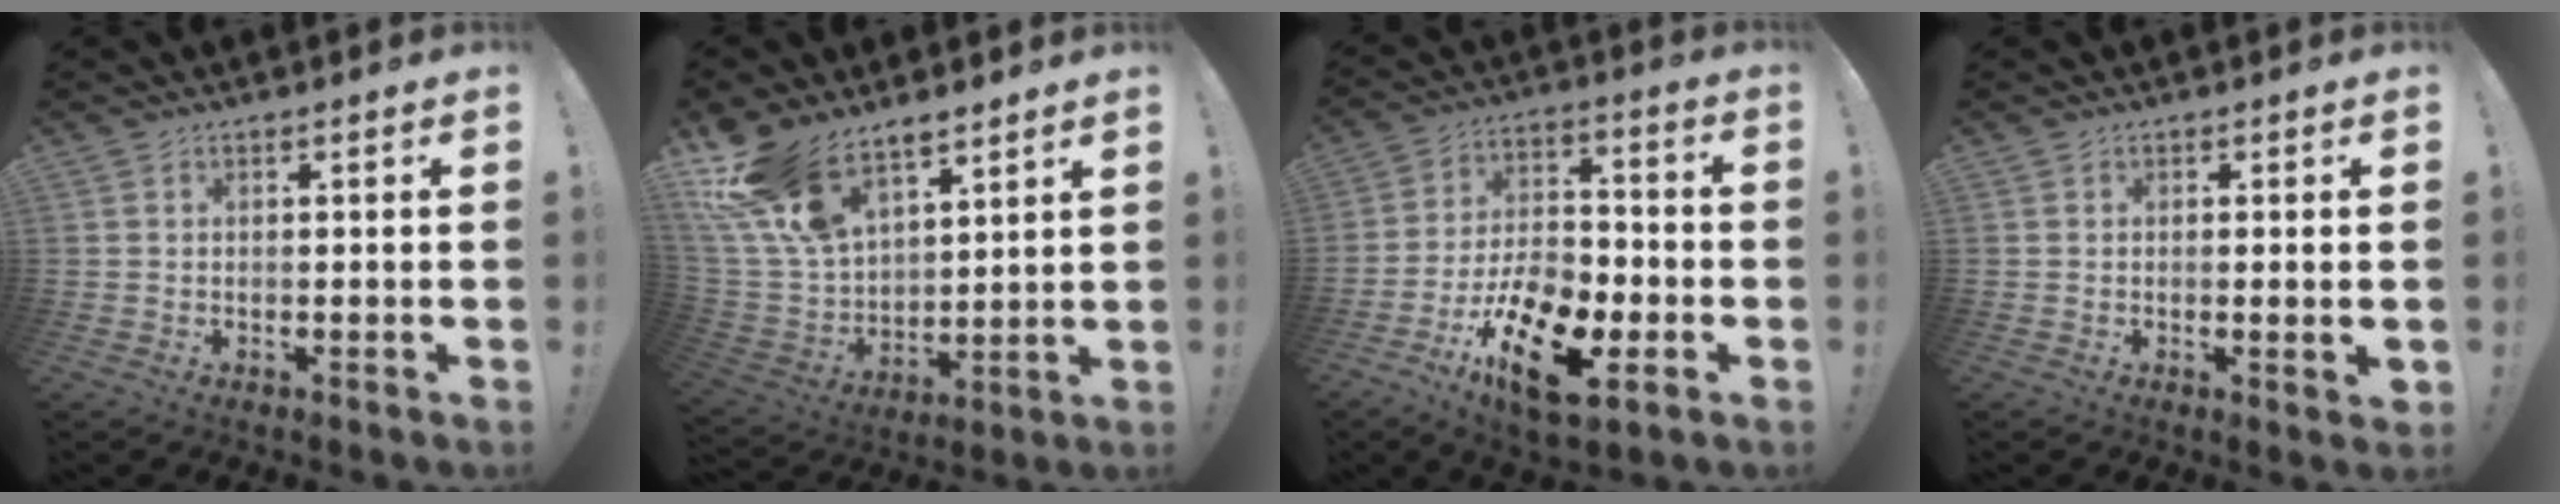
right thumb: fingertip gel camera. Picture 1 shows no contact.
{"total": 16.7, "force": [12.5, 7.9, 7.7], "torque": [-0.168, -0.086, 0.238]}
{"total": 19.0, "force": [-9.5, 9.9, 13.1], "torque": [-0.215, 0.072, -0.149]}
{"total": 2.2, "force": [0.3, 0.2, 2.1], "torque": [-0.023, -0.008, 0.004]}